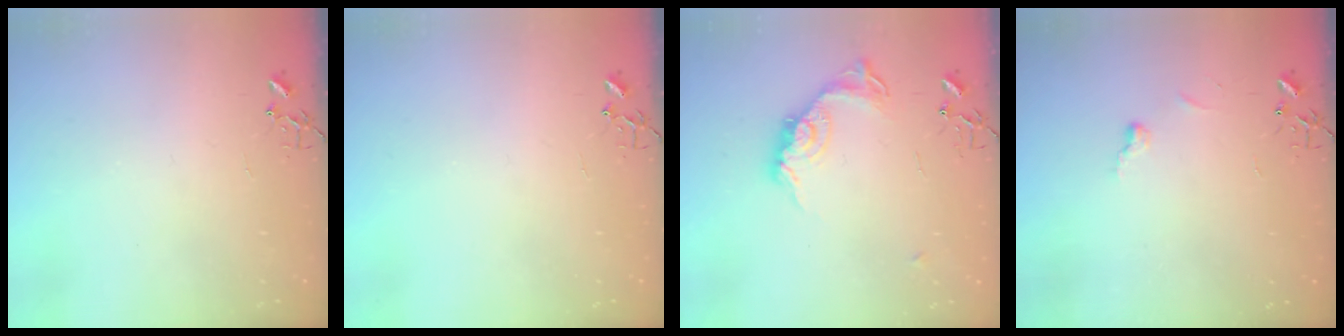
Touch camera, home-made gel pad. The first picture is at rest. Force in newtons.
{"total": 0.0}
{"total": 14.2, "press": 14.2, "slide": 0.6}
{"total": 3.4, "press": 3.4, "slide": 0.4}